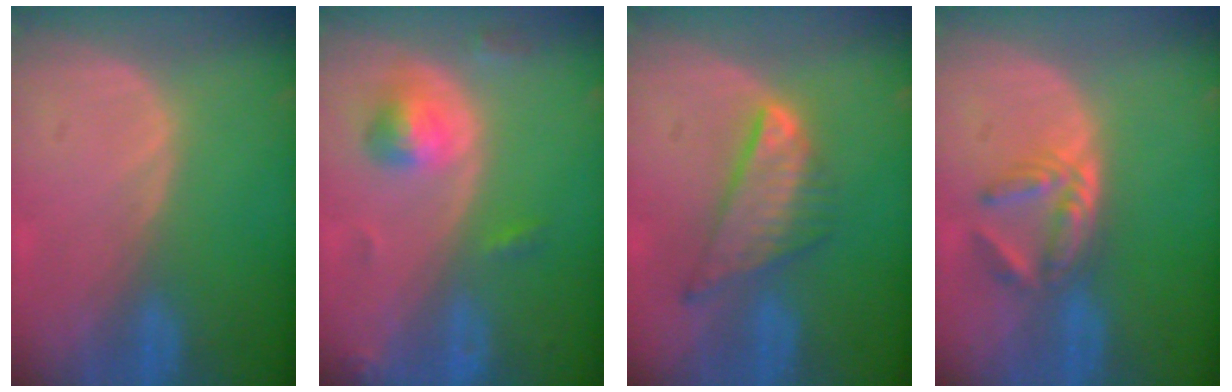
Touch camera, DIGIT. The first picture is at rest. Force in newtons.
{"total": 4.8, "press": 4.8, "slide": 0.7}
{"total": 8.1, "press": 6.8, "slide": 4.3}
{"total": 5.9, "press": 4.9, "slide": 3.2}